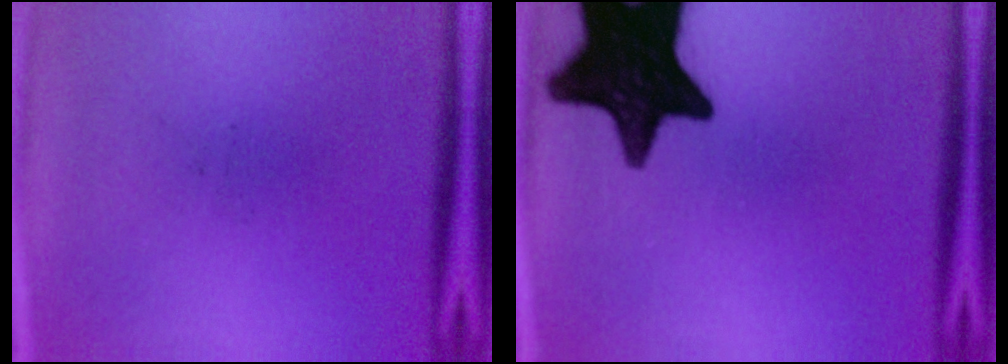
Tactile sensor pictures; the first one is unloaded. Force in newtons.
{"total": 17.8}